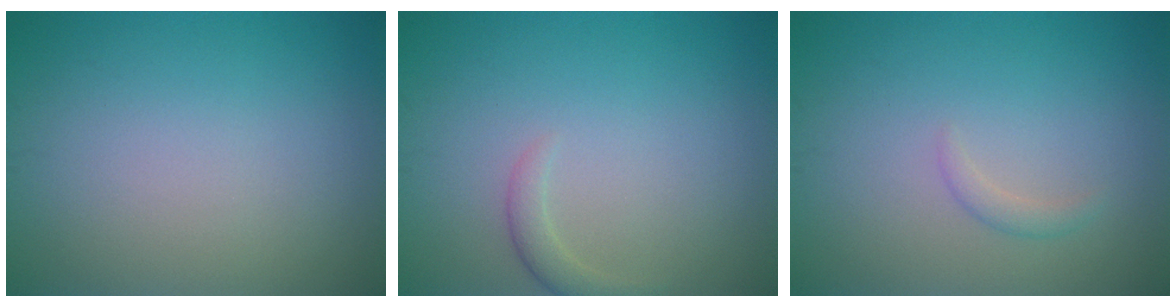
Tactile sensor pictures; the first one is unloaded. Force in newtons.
{"total": 1.4, "press": 1.4, "slide": 0.1}
{"total": 1.0, "press": 1.0, "slide": 0.1}